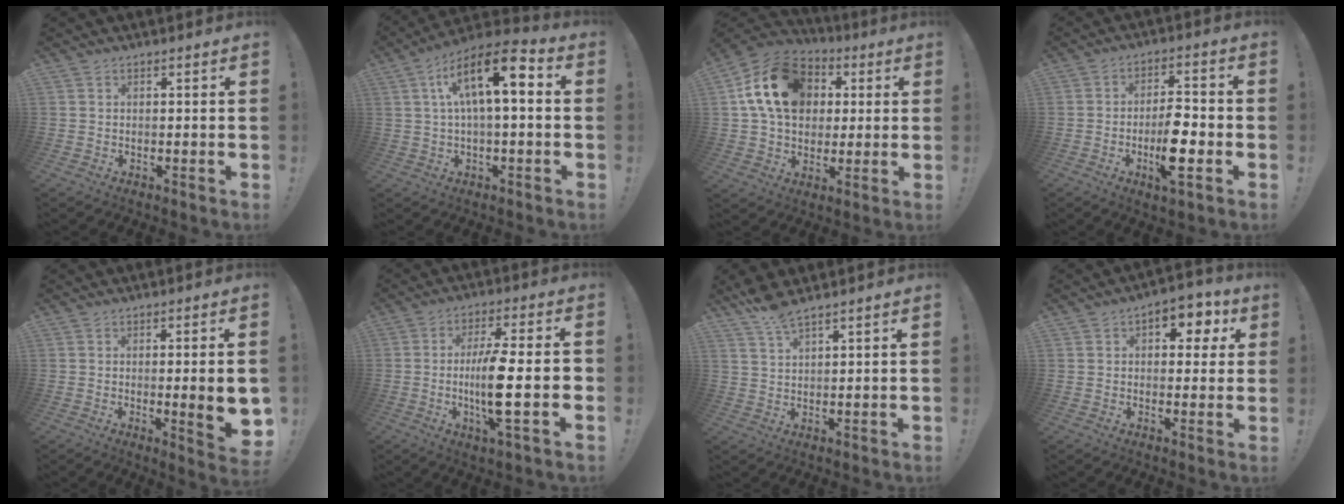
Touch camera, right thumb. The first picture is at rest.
{"total": 14.9, "force": [3.6, 5.5, 13.3], "torque": [-0.218, -0.007, 0.054]}
{"total": 19.4, "force": [5.3, 14.4, 11.8], "torque": [-0.197, 0.001, 0.104]}
{"total": 11.2, "force": [-3.4, 3.5, 10.0], "torque": [-0.169, 0.005, -0.059]}
{"total": 9.3, "force": [-0.7, 0.6, 9.2], "torque": [-0.127, -0.011, -0.009]}
{"total": 14.3, "force": [-1.9, 1.7, 14.1], "torque": [-0.248, -0.008, -0.037]}
{"total": 5.0, "force": [4.4, 0.7, 2.3], "torque": [-0.052, -0.021, 0.080]}
{"total": 7.5, "force": [2.8, 5.1, 4.8], "torque": [-0.050, -0.013, 0.046]}